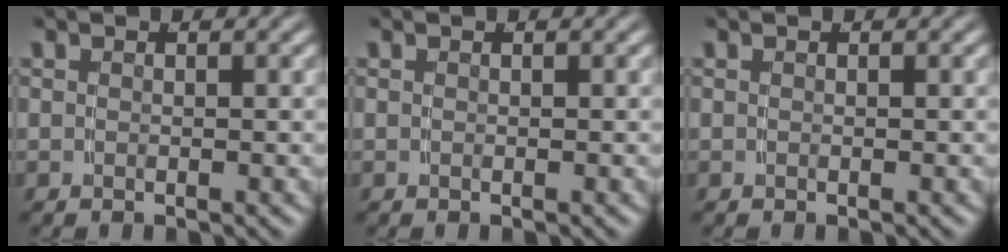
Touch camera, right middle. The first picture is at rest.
{"total": 0.0}
{"total": 0.0}